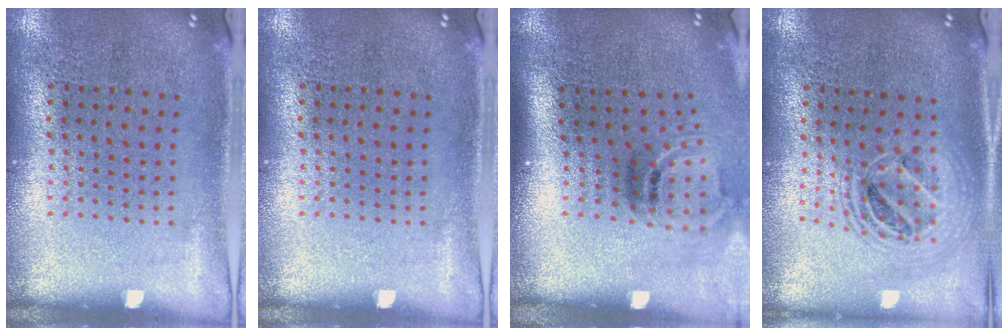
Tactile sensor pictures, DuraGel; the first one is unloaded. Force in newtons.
{"total": 0.0}
{"total": 1.9, "press": 1.2, "slide": 1.5}
{"total": 2.0, "press": 1.7, "slide": 1.2}